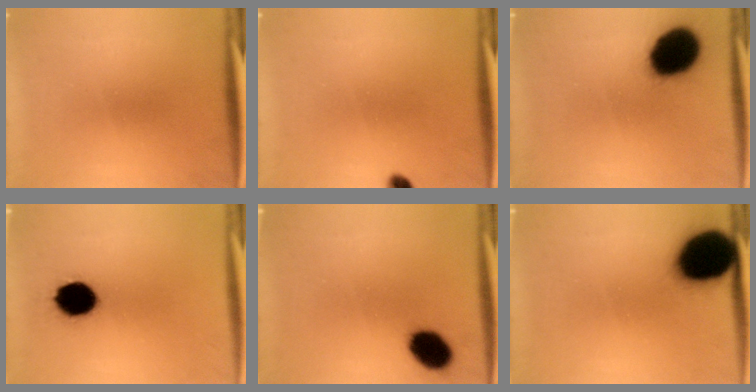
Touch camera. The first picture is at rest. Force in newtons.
{"total": 2.9}
{"total": 17.5}
{"total": 12.3}
{"total": 8.4}
{"total": 20.5}